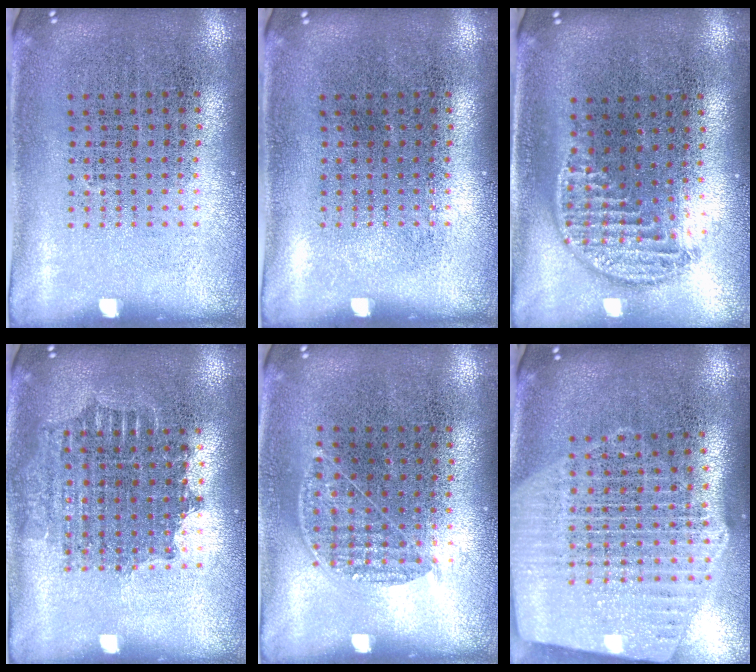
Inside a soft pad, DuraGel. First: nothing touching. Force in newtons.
{"total": 0.0}
{"total": 1.3, "press": 1.1, "slide": 0.6}
{"total": 1.5, "press": 1.3, "slide": 0.8}
{"total": 0.8, "press": 0.7, "slide": 0.5}
{"total": 2.6, "press": 2.2, "slide": 1.4}